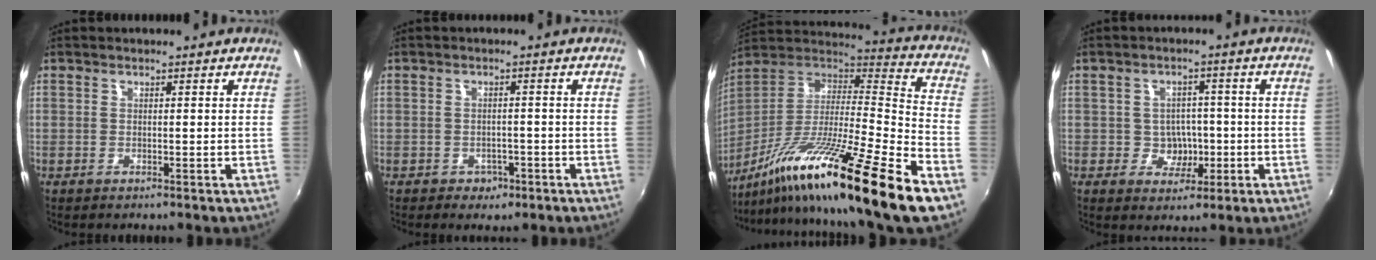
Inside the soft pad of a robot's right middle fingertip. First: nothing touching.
{"total": 3.6, "force": [-2.0, 2.7, 1.2], "torque": [-0.030, -0.004, -0.024]}
{"total": 27.4, "force": [-16.5, 0.1, 21.9], "torque": [-0.336, -0.049, -0.286]}
{"total": 5.1, "force": [-1.1, 4.6, 1.9], "torque": [-0.035, 0.010, -0.008]}